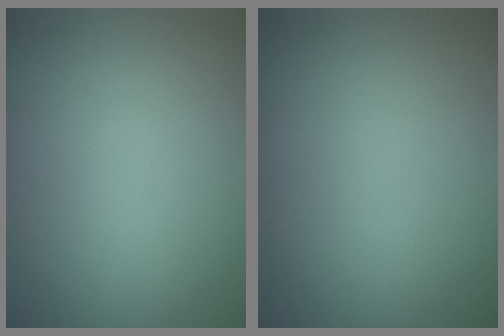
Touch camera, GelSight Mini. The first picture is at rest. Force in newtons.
{"total": 0.0}